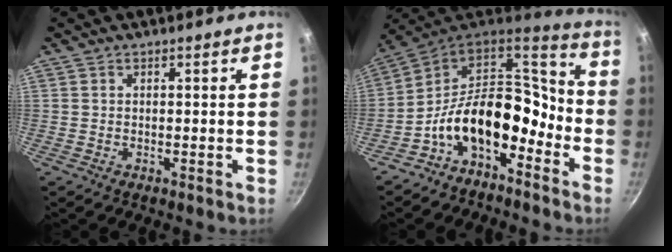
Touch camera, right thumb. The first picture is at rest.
{"total": 17.1, "force": [-6.8, 10.4, 11.7], "torque": [-0.159, 0.081, -0.136]}